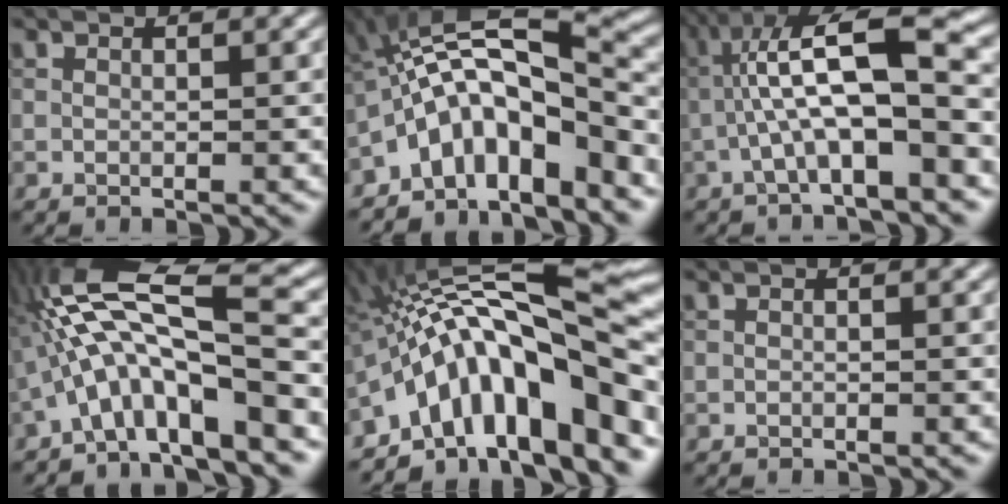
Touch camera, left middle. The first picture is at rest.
{"total": 10.3, "force": [-4.4, 4.0, 8.4], "torque": [-0.122, 0.024, -0.083]}
{"total": 8.6, "force": [-1.5, 2.0, 8.2], "torque": [-0.139, 0.027, -0.033]}
{"total": 11.5, "force": [-2.9, 2.6, 10.8], "torque": [-0.197, 0.026, -0.050]}
{"total": 15.7, "force": [-5.0, 5.3, 13.9], "torque": [-0.193, 0.041, -0.086]}
{"total": 0.0}